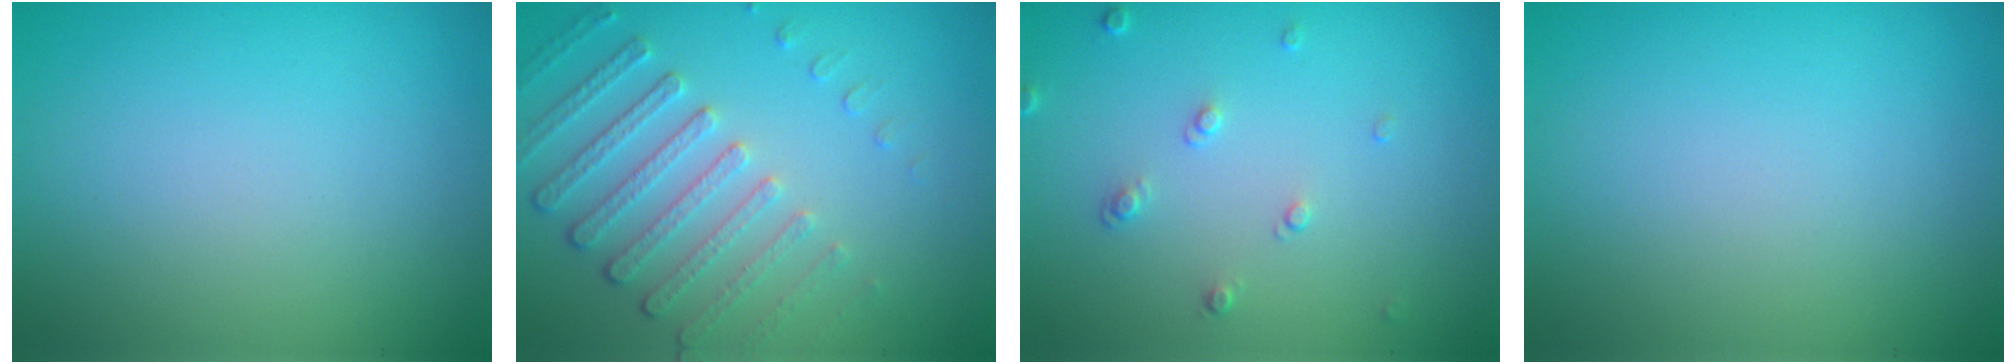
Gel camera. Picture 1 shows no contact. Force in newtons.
{"total": 4.5, "press": 3.4, "slide": 2.9}
{"total": 1.1, "press": 0.8, "slide": 0.8}
{"total": 0.0}